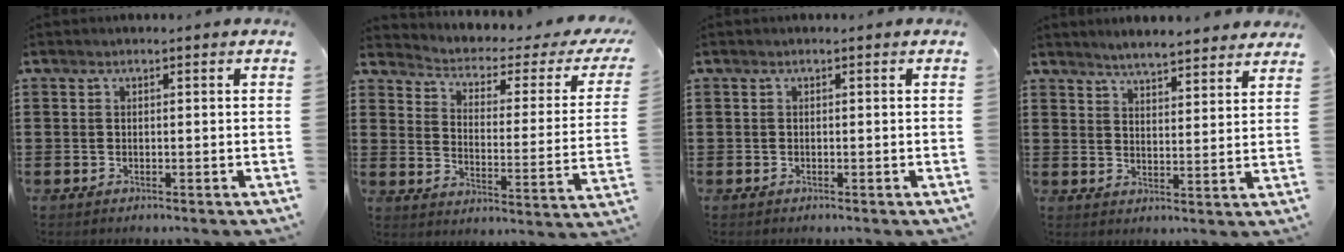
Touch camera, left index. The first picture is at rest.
{"total": 2.3, "force": [1.5, 0.8, 1.5], "torque": [-0.043, -0.021, 0.016]}
{"total": 0.0}
{"total": 4.0, "force": [4.0, 0.0, 0.3], "torque": [-0.021, -0.018, 0.071]}